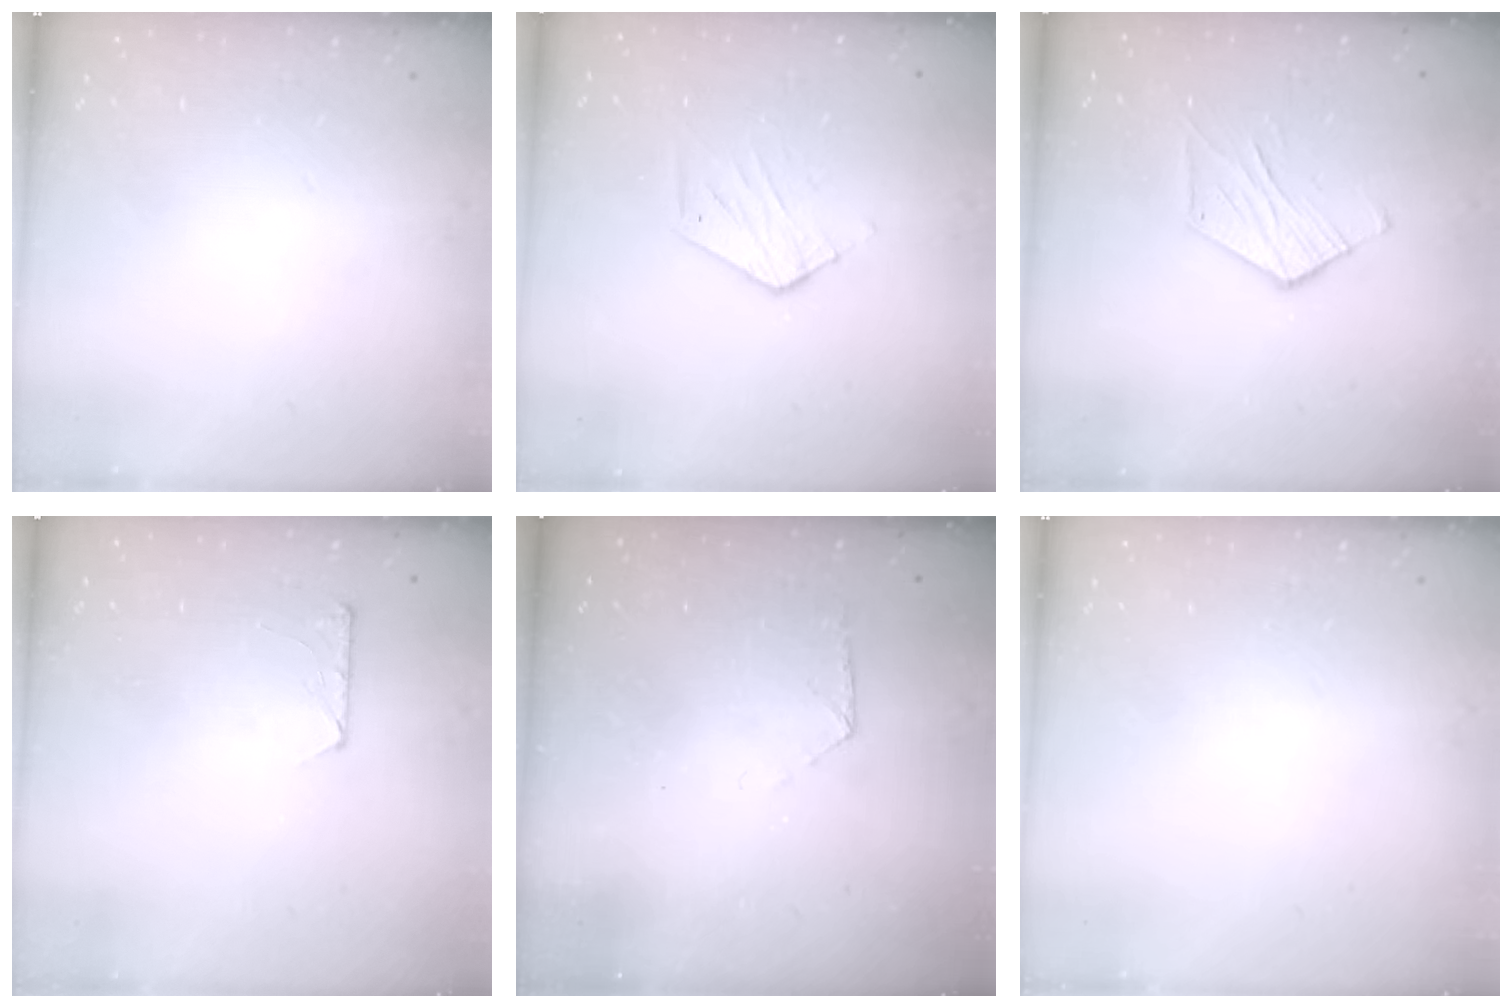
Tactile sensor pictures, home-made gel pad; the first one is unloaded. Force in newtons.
{"total": 5.3, "press": 5.3, "slide": 0.3}
{"total": 6.5, "press": 6.5, "slide": 0.3}
{"total": 6.9, "press": 6.9, "slide": 0.7}
{"total": 6.7, "press": 6.7, "slide": 0.6}
{"total": 0.0}